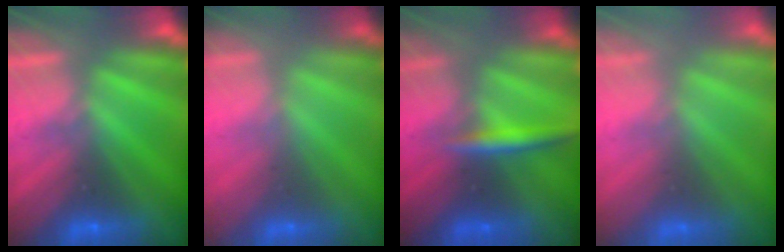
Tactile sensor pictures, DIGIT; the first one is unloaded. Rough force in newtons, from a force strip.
{"total": 1.6}
{"total": 2.9}
{"total": 2.9}